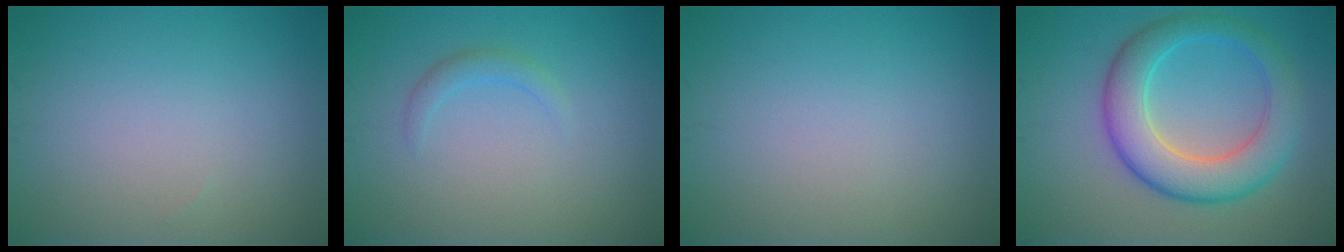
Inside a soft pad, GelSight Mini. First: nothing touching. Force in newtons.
{"total": 1.3, "press": 1.3, "slide": 0.1}
{"total": 0.0}
{"total": 7.1, "press": 7.1, "slide": 0.2}